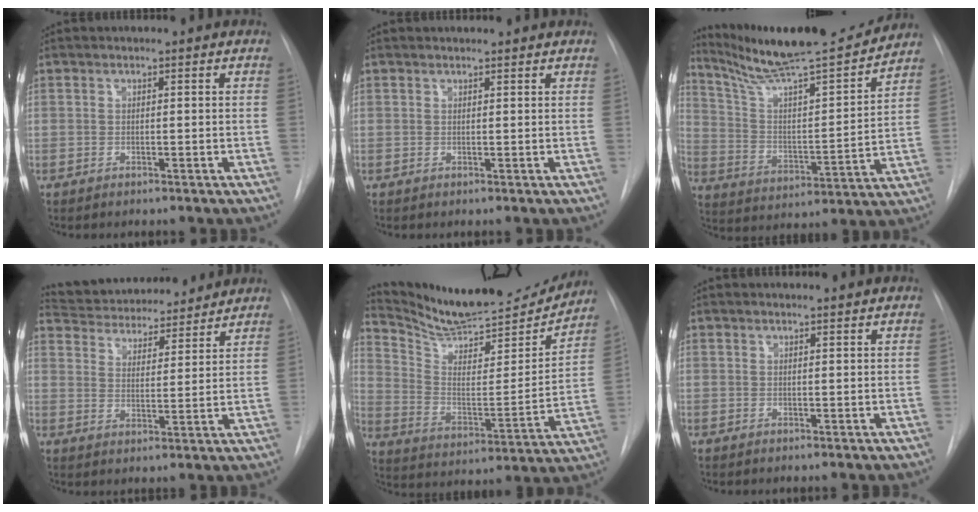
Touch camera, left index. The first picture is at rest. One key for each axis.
{"total": 1.9, "fx": 1.9, "fy": 0.1, "fz": 0.3, "tx": -0.007, "ty": 0.011, "tz": 0.019}
{"total": 19.2, "fx": 17.4, "fy": 0.3, "fz": 8.1, "tx": -0.139, "ty": -0.028, "tz": 0.280}
{"total": 16.4, "fx": 15.2, "fy": 3.9, "fz": 4.7, "tx": -0.083, "ty": 0.014, "tz": 0.224}
{"total": 19.7, "fx": 18.8, "fy": 2.7, "fz": 5.3, "tx": -0.096, "ty": -0.062, "tz": 0.285}
{"total": 1.4, "fx": 1.4, "fy": -0.3, "fz": 0.2, "tx": -0.005, "ty": -0.002, "tz": 0.013}